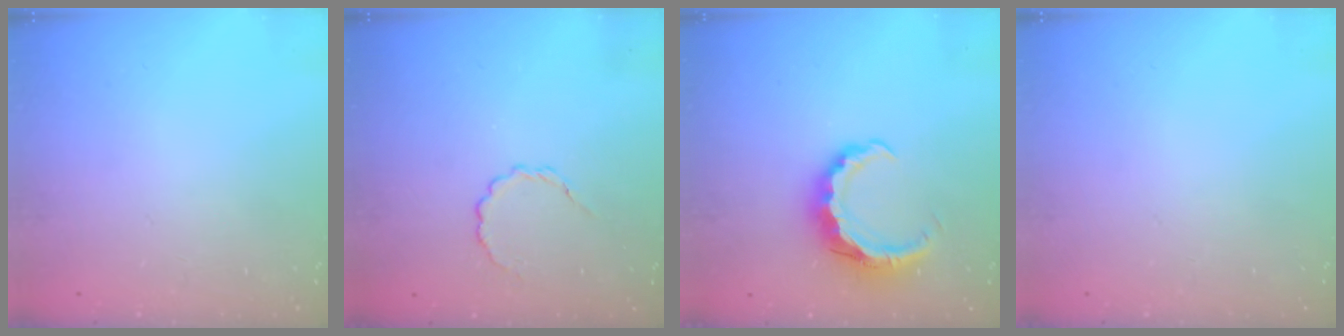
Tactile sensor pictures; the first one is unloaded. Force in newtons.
{"total": 2.4, "press": 2.2, "slide": 0.9}
{"total": 9.0, "press": 8.9, "slide": 1.2}
{"total": 0.0}